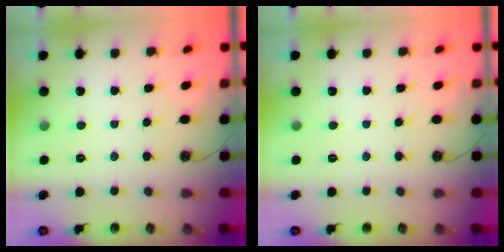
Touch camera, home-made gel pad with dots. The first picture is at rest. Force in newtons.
{"total": 0.0}